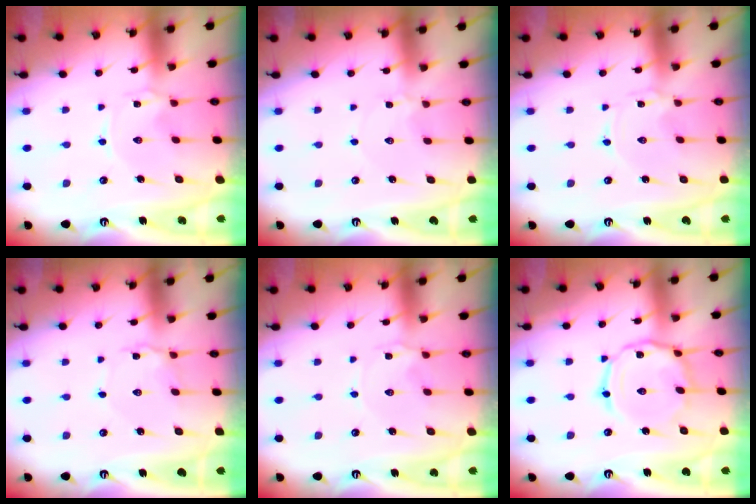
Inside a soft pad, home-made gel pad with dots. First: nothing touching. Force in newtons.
{"total": 1.7, "press": 1.7, "slide": 0.3}
{"total": 0.0}
{"total": 4.9, "press": 4.8, "slide": 0.4}
{"total": 3.1, "press": 3.1, "slide": 0.3}
{"total": 10.5, "press": 10.5, "slide": 0.6}